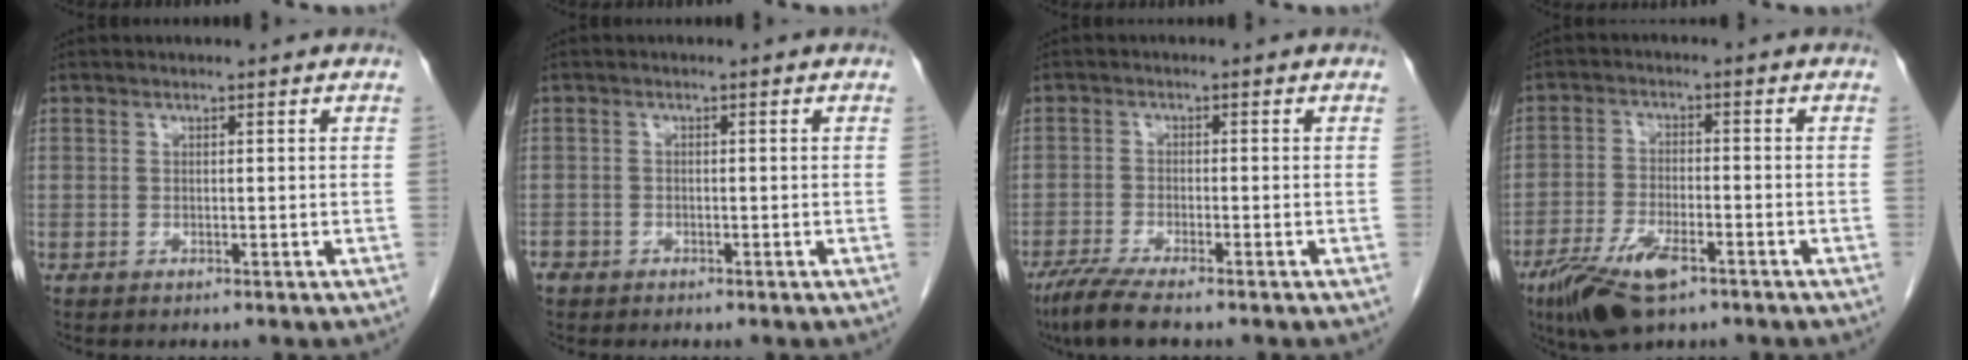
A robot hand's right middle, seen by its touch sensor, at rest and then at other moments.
{"total": 2.3, "force": [-1.7, 1.5, 0.4], "torque": [-0.011, 0.002, -0.033]}
{"total": 6.4, "force": [-4.9, 0.4, 4.1], "torque": [-0.077, -0.019, -0.083]}
{"total": 9.4, "force": [-5.8, 3.1, 6.7], "torque": [-0.129, -0.013, -0.100]}